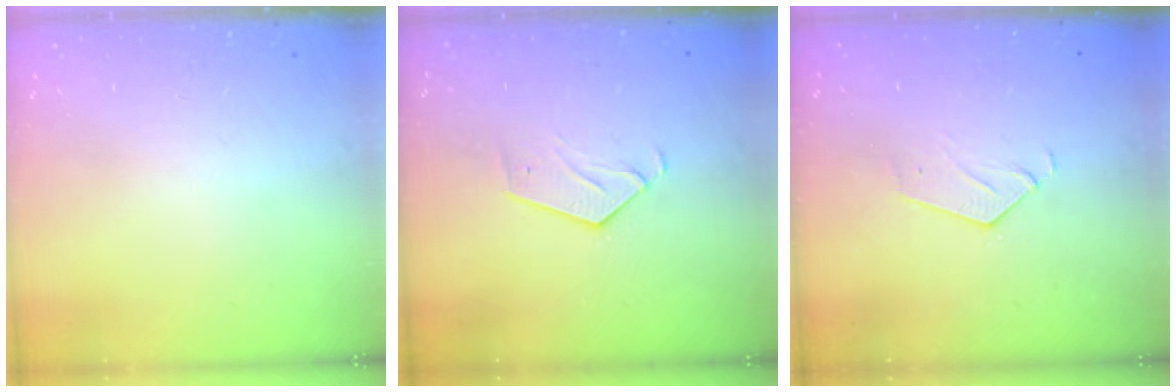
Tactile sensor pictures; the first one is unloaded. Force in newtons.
{"total": 4.0, "press": 4.0, "slide": 0.2}
{"total": 3.1, "press": 3.1, "slide": 0.2}